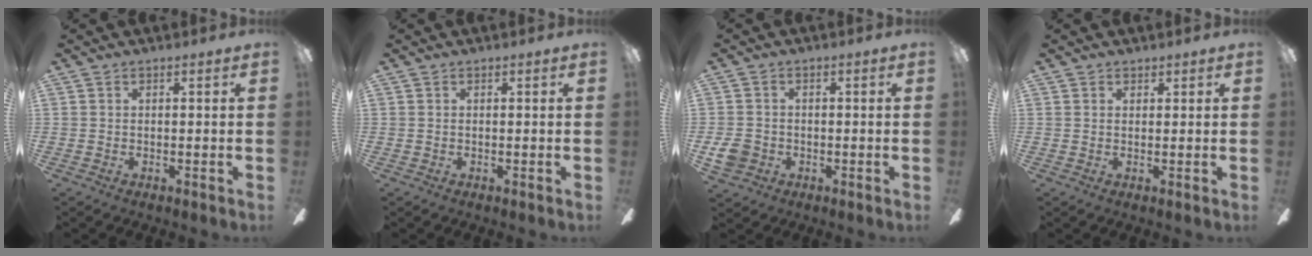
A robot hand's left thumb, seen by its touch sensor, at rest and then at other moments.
{"total": 0.0}
{"total": 4.9, "force": [-1.3, 4.3, 1.8], "torque": [-0.041, 0.007, -0.026]}
{"total": 1.2, "force": [1.0, 0.7, 0.1], "torque": [0.007, -0.002, 0.018]}